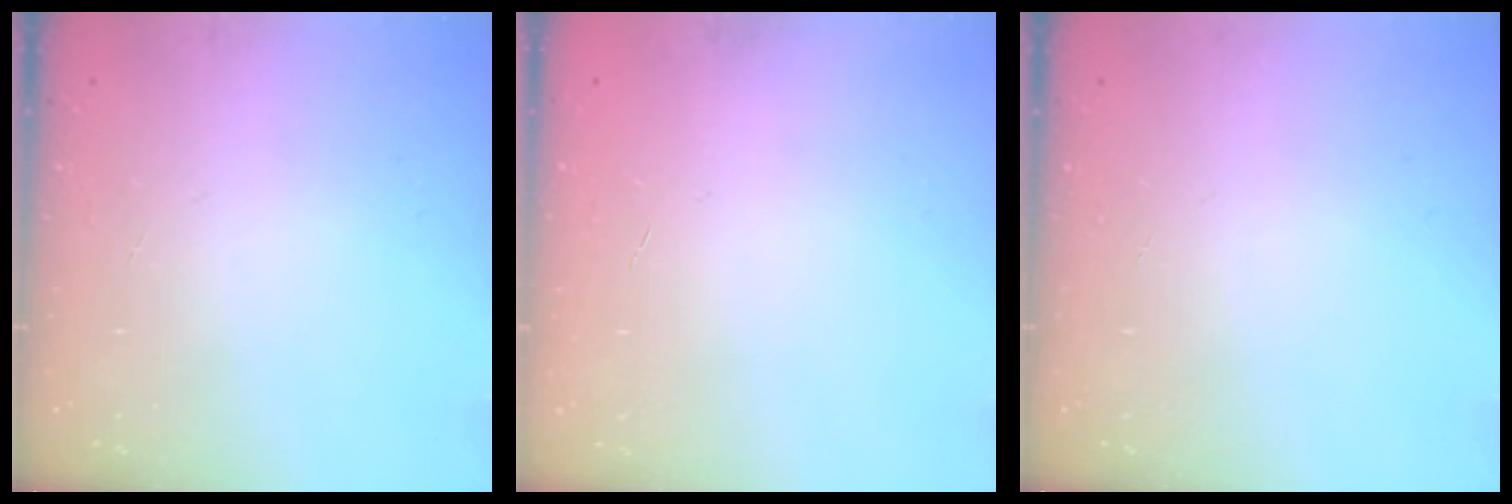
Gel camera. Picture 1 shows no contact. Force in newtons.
{"total": 0.0}
{"total": 0.0}